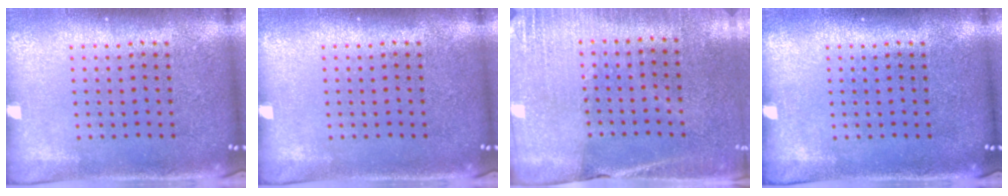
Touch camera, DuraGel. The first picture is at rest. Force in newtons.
{"total": 0.0}
{"total": 2.6, "press": 2.5, "slide": 0.8}
{"total": 0.0}